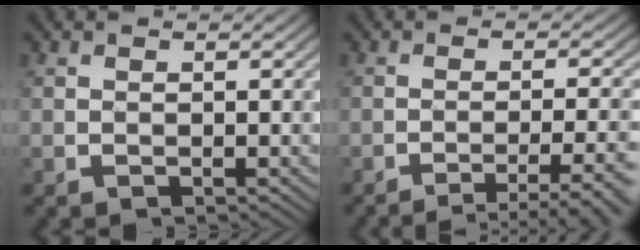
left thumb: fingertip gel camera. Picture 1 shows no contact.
{"total": 7.4, "force": [-4.3, 1.4, 5.9], "torque": [-0.082, 0.006, -0.058]}